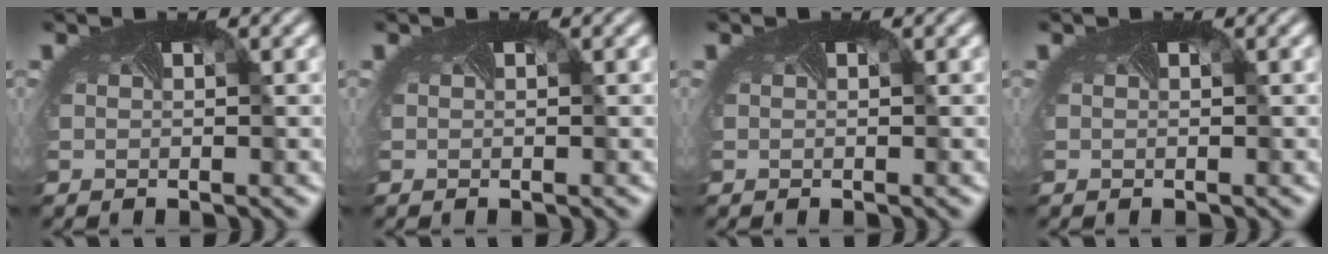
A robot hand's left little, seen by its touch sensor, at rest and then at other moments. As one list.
[{"total": 0.0}, {"total": 0.0}, {"total": 0.0}]